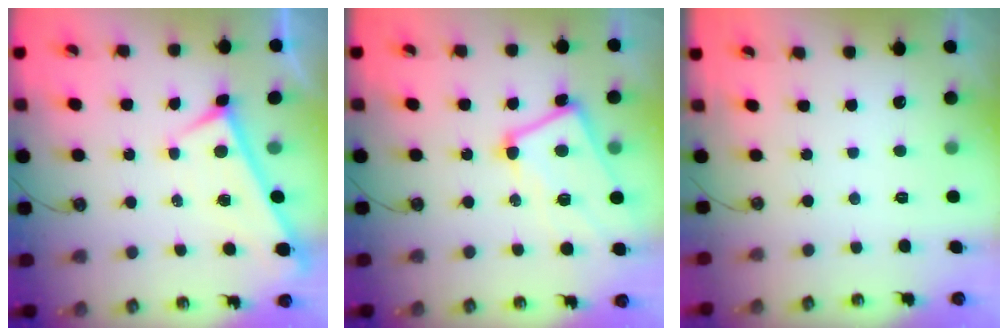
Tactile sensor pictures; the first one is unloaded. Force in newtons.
{"total": 6.6, "press": 6.5, "slide": 1.1}
{"total": 0.0}